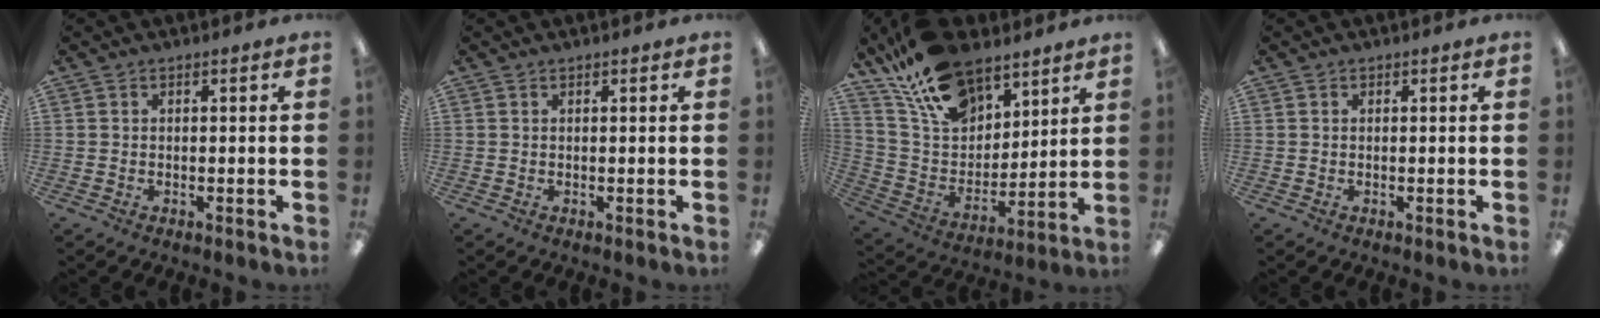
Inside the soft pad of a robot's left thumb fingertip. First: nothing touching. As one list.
[{"total": 0.0}, {"total": 19.8, "force": [13.8, 10.6, 9.4], "torque": [-0.188, -0.068, 0.255]}, {"total": 0.0}]